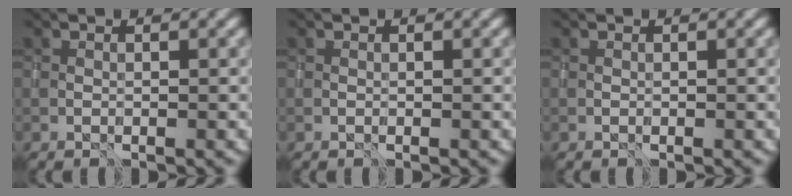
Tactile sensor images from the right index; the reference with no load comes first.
{"total": 0.0}
{"total": 0.0}